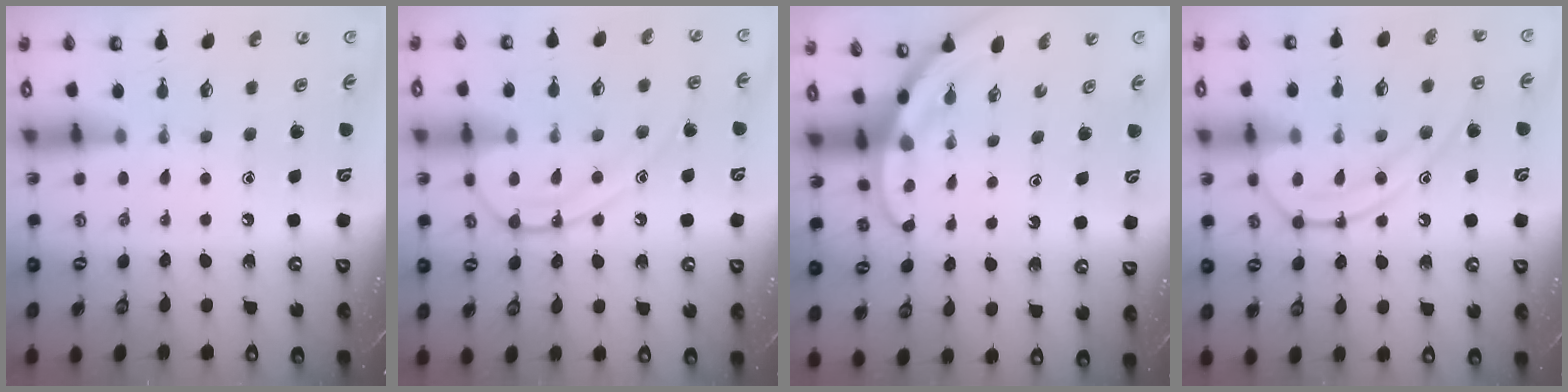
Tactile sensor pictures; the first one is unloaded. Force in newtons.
{"total": 11.6, "press": 11.6, "slide": 0.6}
{"total": 3.0, "press": 3.0, "slide": 0.1}
{"total": 12.8, "press": 12.7, "slide": 0.9}